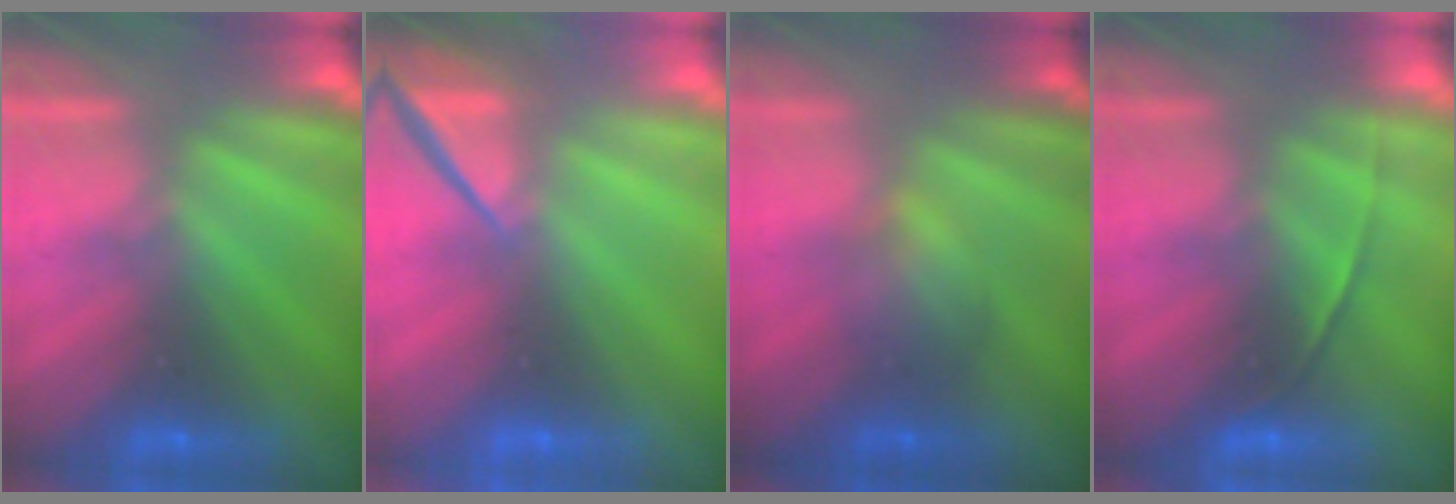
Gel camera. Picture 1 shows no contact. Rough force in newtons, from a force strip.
{"total": 4.6}
{"total": 2.1}
{"total": 1.8}